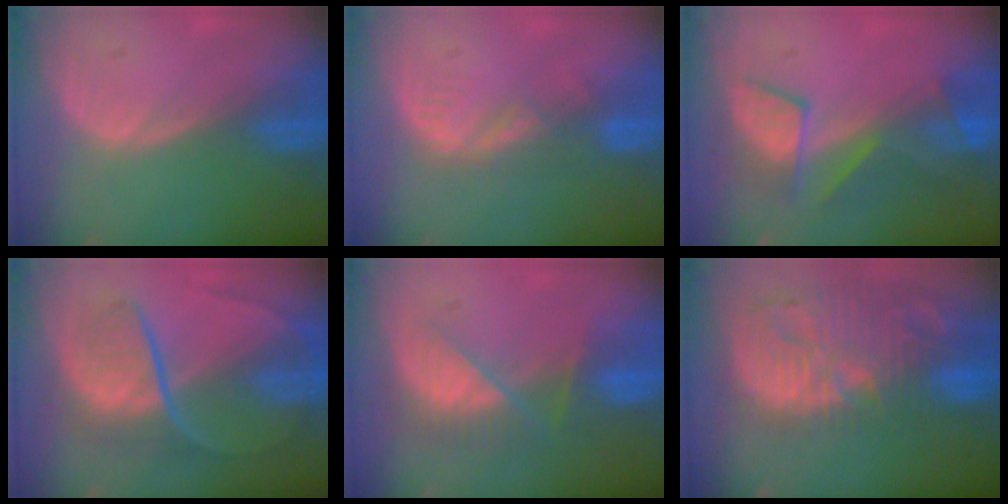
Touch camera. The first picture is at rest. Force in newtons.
{"total": 3.6, "press": 3.1, "slide": 1.8}
{"total": 7.7, "press": 7.3, "slide": 2.5}
{"total": 8.8, "press": 7.5, "slide": 4.7}
{"total": 7.7, "press": 6.9, "slide": 3.5}
{"total": 14.7, "press": 12.8, "slide": 7.2}